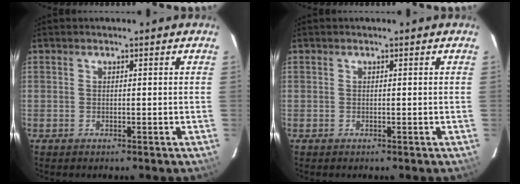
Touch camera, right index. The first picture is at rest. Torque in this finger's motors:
{"motor_torque": [0.00, 0.00, 0.00, 0.00]}